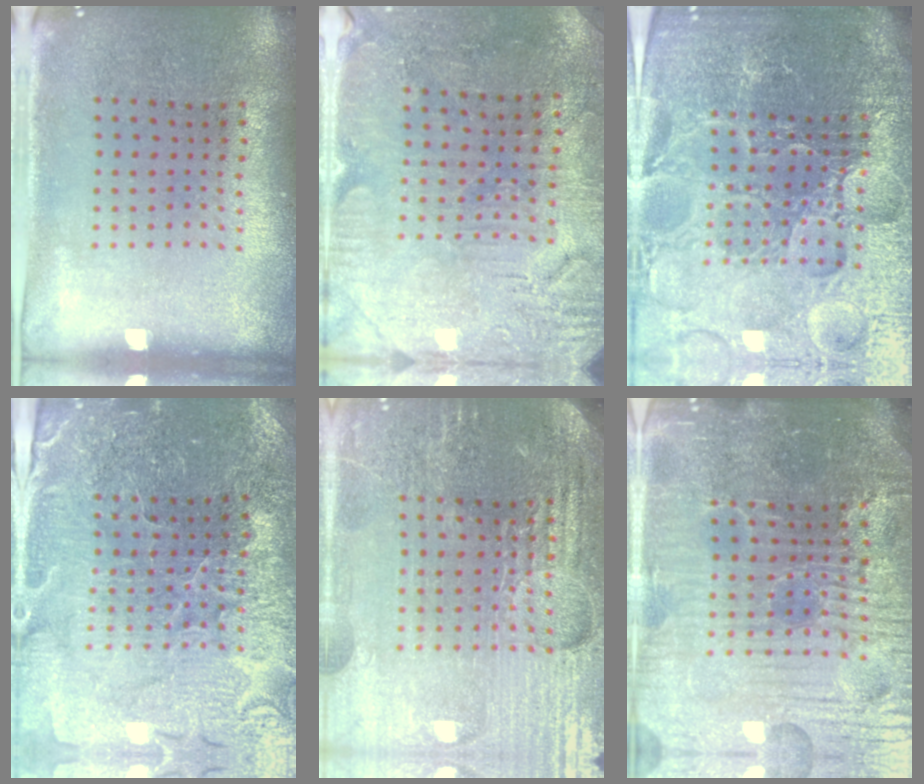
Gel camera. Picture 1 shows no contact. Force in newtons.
{"total": 3.0, "press": 2.9, "slide": 0.6}
{"total": 6.0, "press": 5.4, "slide": 2.6}
{"total": 3.3, "press": 3.3, "slide": 0.3}
{"total": 5.1, "press": 4.8, "slide": 1.9}
{"total": 6.3, "press": 5.8, "slide": 2.3}